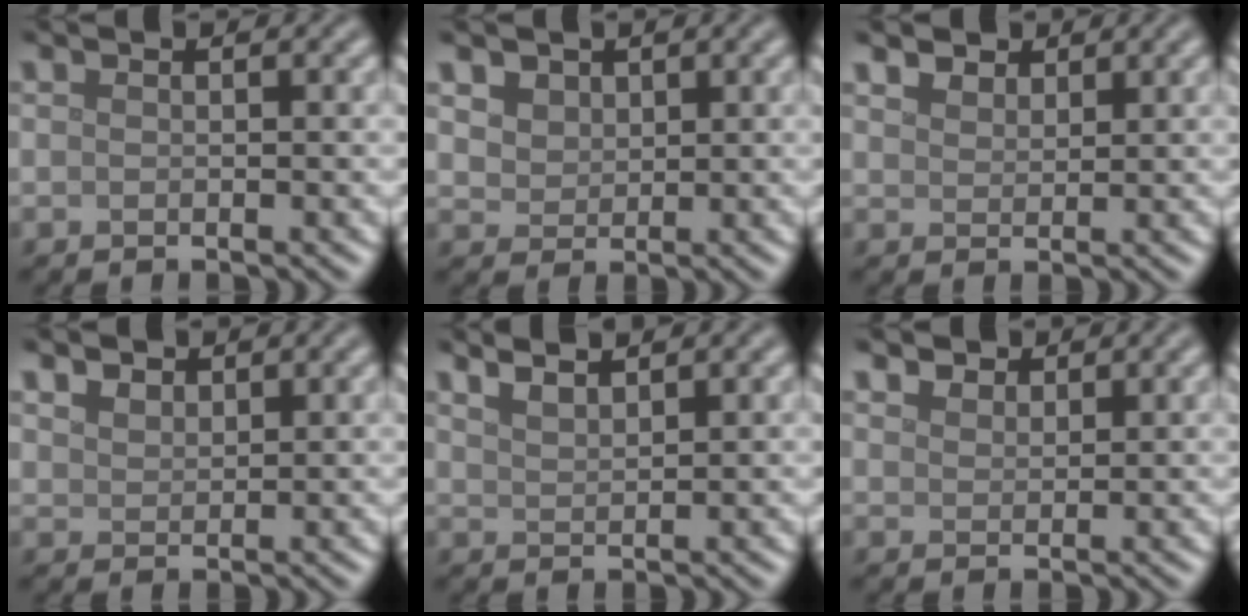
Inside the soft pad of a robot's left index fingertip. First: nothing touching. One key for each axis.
{"total": 3.2, "fx": 2.0, "fy": 2.2, "fz": 1.2, "tx": -0.048, "ty": -0.002, "tz": 0.048}
{"total": 2.6, "fx": 2.1, "fy": 1.3, "fz": 0.8, "tx": -0.025, "ty": -0.001, "tz": 0.039}
{"total": 1.9, "fx": 1.5, "fy": 1.1, "fz": 0.5, "tx": -0.017, "ty": -0.002, "tz": 0.033}
{"total": 2.7, "fx": 2.4, "fy": 0.8, "fz": 1.1, "tx": -0.006, "ty": 0.013, "tz": 0.024}
{"total": 2.0, "fx": 1.7, "fy": 0.9, "fz": 0.4, "tx": -0.014, "ty": -0.004, "tz": 0.036}